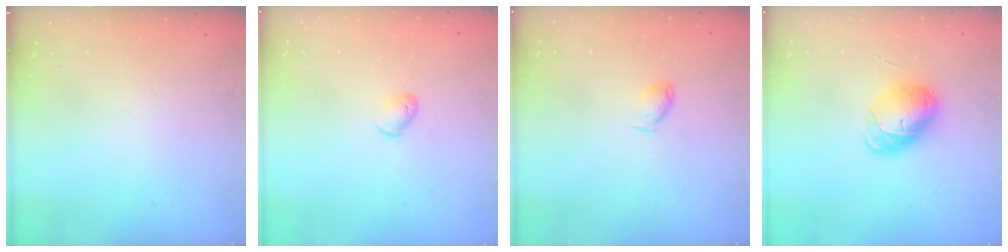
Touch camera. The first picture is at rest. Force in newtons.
{"total": 4.8, "press": 4.7, "slide": 0.8}
{"total": 4.1, "press": 4.0, "slide": 0.7}
{"total": 9.0, "press": 8.8, "slide": 1.9}